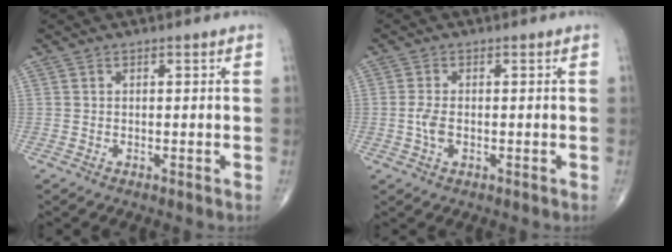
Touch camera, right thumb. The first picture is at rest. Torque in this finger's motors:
{"motor_torque": [0.05, -0.41, 0.08, 0.11, 0.00]}